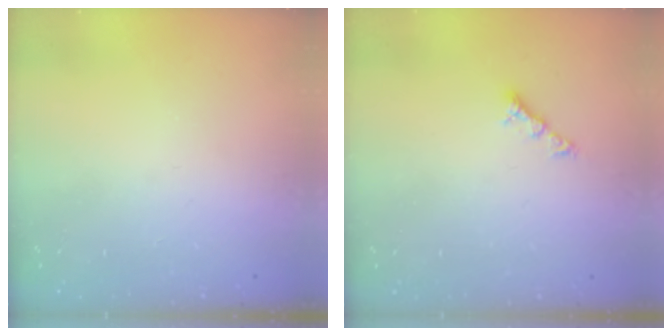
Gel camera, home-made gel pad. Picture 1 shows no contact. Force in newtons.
{"total": 4.1, "press": 4.1, "slide": 0.5}